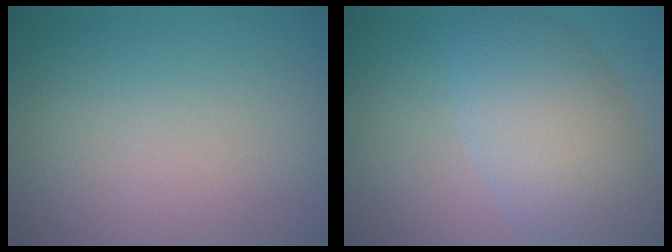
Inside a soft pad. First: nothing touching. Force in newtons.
{"total": 6.7, "press": 6.7, "slide": 0.3}